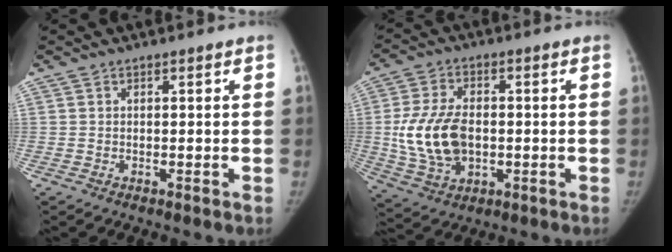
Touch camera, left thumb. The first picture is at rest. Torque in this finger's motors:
{"motor_torque": [0.14, 1.92, 0.38, -0.39, 0.52]}